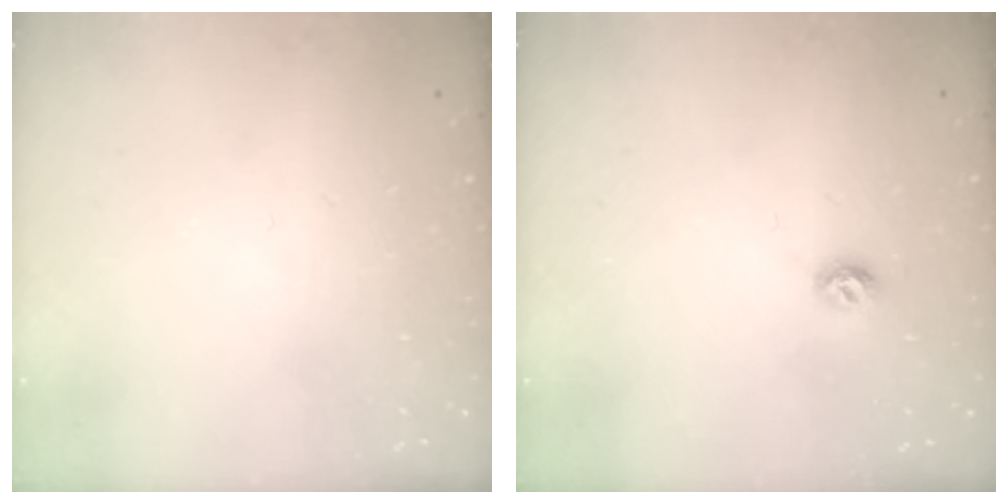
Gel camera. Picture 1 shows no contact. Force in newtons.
{"total": 5.9, "press": 5.9, "slide": 0.8}